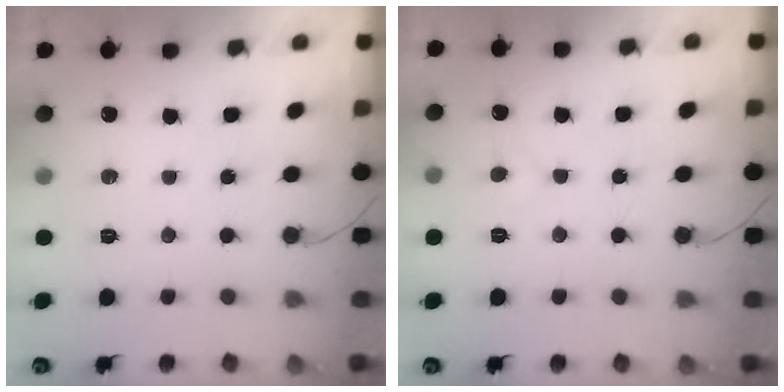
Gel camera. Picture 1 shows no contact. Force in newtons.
{"total": 3.8, "press": 3.8, "slide": 0.3}